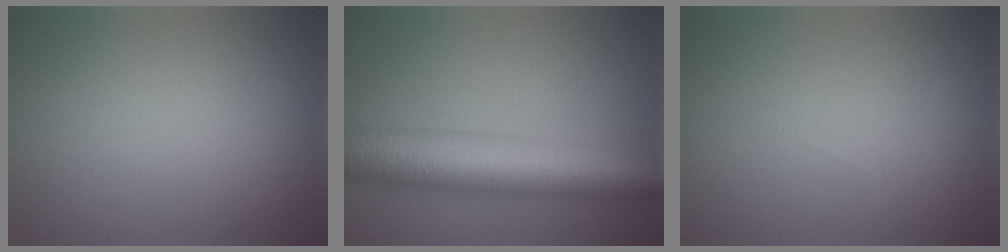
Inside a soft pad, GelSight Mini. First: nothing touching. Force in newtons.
{"total": 11.6, "press": 11.6, "slide": 0.1}
{"total": 0.0}